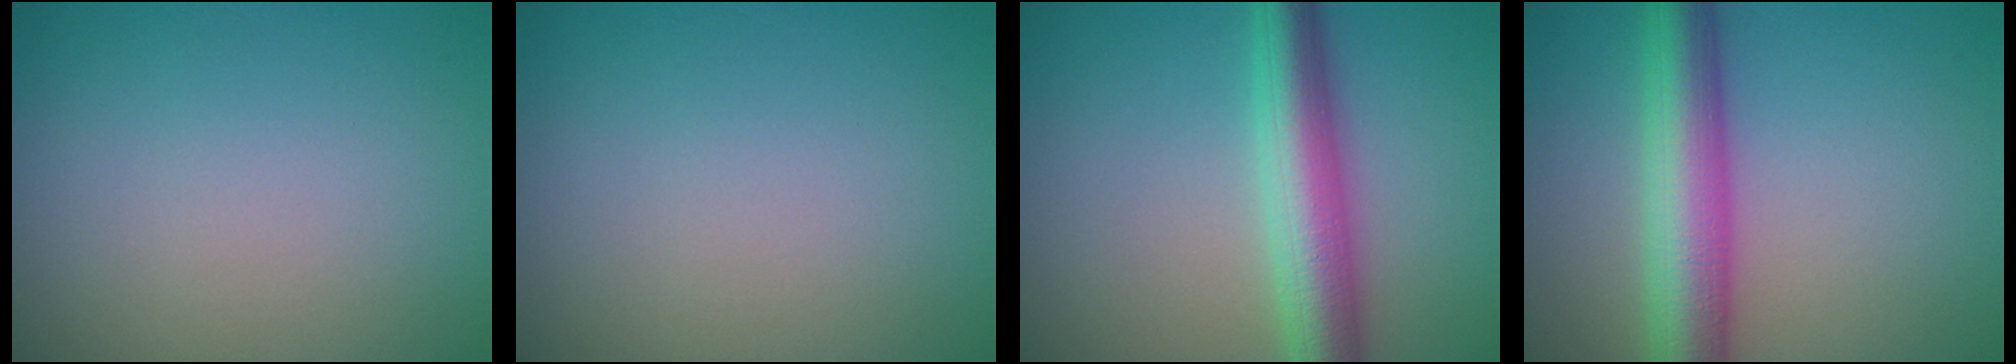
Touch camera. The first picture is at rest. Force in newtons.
{"total": 0.0}
{"total": 6.3, "press": 6.3, "slide": 0.1}
{"total": 7.4, "press": 7.4, "slide": 0.2}